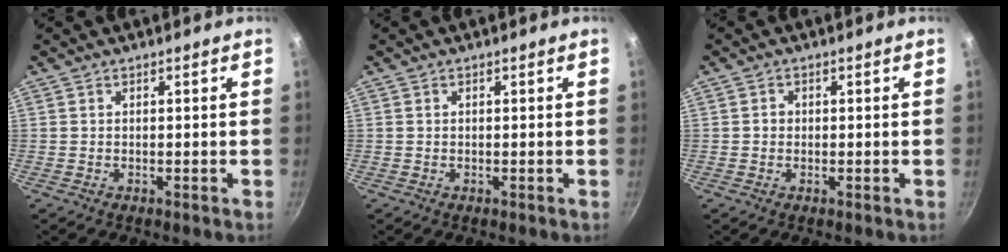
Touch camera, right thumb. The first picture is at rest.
{"total": 0.0}
{"total": 1.2, "force": [-0.1, 1.1, 0.5], "torque": [-0.004, 0.004, -0.003]}